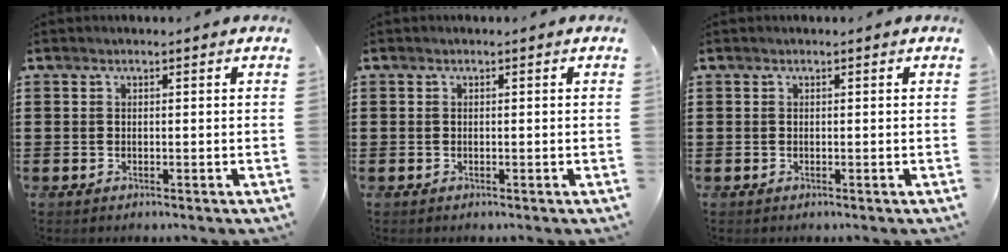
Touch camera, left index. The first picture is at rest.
{"total": 0.0}
{"total": 0.0}